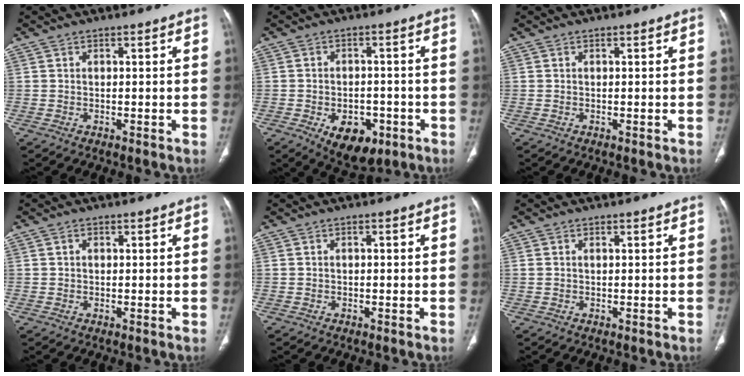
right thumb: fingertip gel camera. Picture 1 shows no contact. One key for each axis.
{"total": 9.6, "fx": -4.1, "fy": 5.9, "fz": 6.3, "tx": -0.070, "ty": 0.013, "tz": -0.049}
{"total": 0.0}
{"total": 0.7, "fx": 0.2, "fy": 0.5, "fz": 0.4, "tx": -0.004, "ty": 0.001, "tz": 0.004}
{"total": 0.8, "fx": 0.0, "fy": 0.3, "fz": 0.7, "tx": -0.015, "ty": 0.002, "tz": 0.002}
{"total": 0.7, "fx": 0.2, "fy": 0.3, "fz": 0.5, "tx": -0.018, "ty": 0.011, "tz": 0.009}